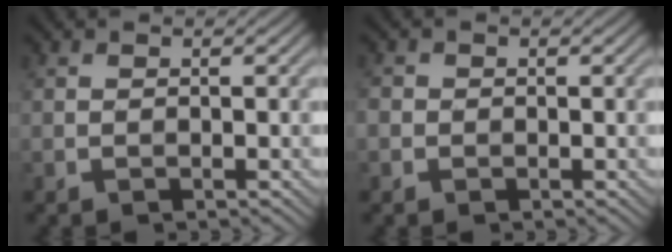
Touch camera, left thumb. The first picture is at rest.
{"total": 1.1, "force": [-0.4, 1.1, 0.0], "torque": [0.002, -0.005, -0.009]}